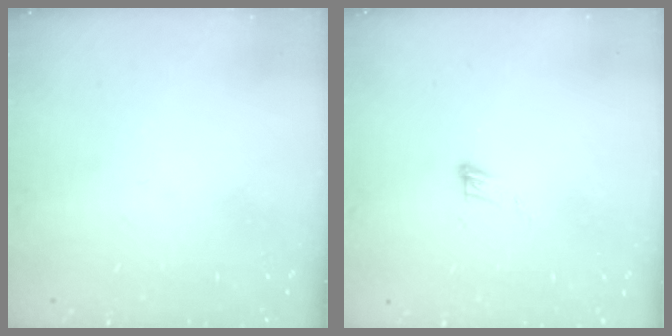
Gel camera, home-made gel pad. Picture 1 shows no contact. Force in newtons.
{"total": 3.8, "press": 3.8, "slide": 0.3}